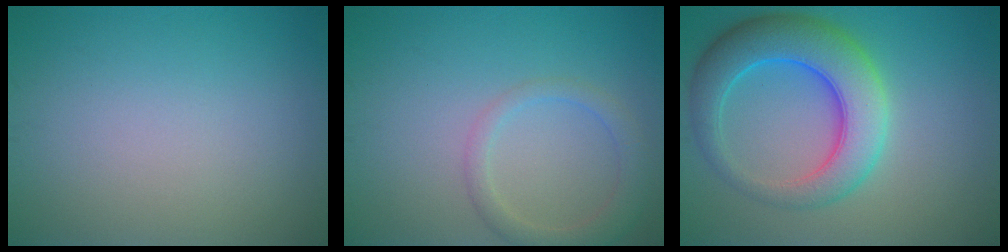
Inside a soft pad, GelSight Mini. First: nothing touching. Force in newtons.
{"total": 2.7, "press": 2.7, "slide": 0.1}
{"total": 7.9, "press": 7.9, "slide": 0.1}